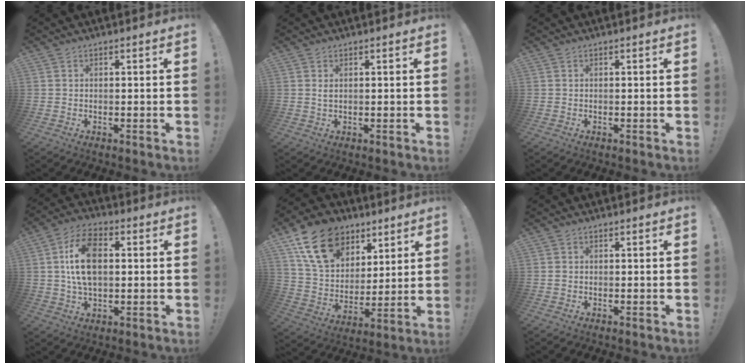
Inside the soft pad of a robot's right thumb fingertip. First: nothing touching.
{"total": 1.2, "force": [0.3, 0.4, 1.1], "torque": [-0.019, 0.001, 0.003]}
{"total": 0.0}
{"total": 13.6, "force": [1.5, 8.2, 10.7], "torque": [-0.191, 0.006, 0.024]}
{"total": 20.0, "force": [10.4, 13.8, 10.2], "torque": [-0.152, -0.045, 0.200]}
{"total": 0.6, "force": [0.0, 0.4, 0.3], "torque": [-0.008, 0.003, 0.000]}